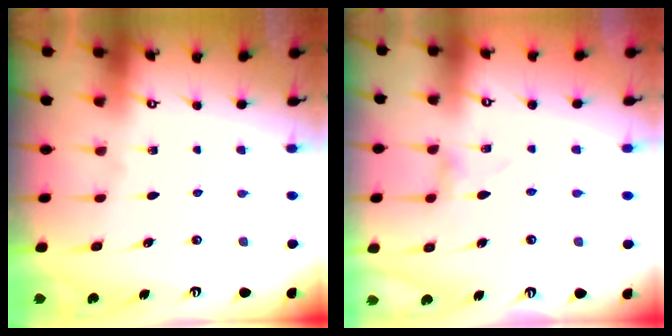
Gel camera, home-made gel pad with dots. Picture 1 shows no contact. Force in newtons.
{"total": 0.8, "press": 0.8, "slide": 0.1}